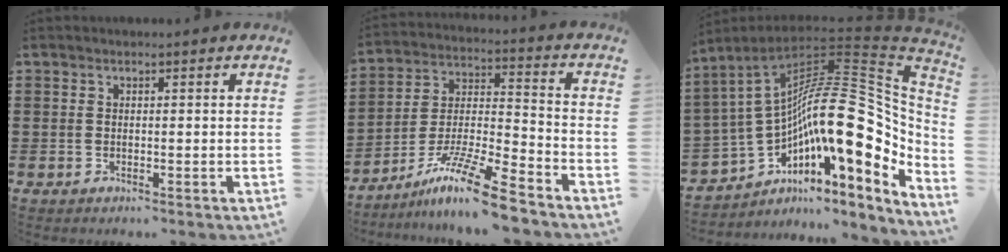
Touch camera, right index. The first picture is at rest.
{"total": 12.7, "force": [-9.9, 0.7, 7.9], "torque": [-0.144, 0.018, -0.190]}
{"total": 22.1, "force": [1.1, 10.0, 19.7], "torque": [-0.325, -0.019, 0.007]}